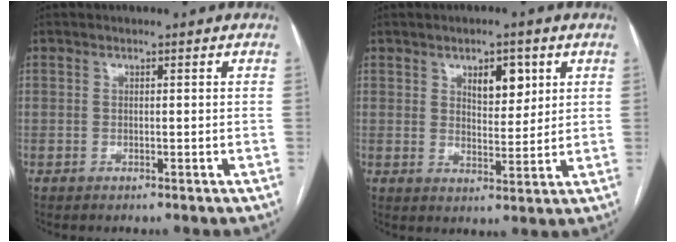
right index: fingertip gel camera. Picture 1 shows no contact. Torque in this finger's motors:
{"motor_torque": [0.12, 0.13, 0.09, 0.05]}